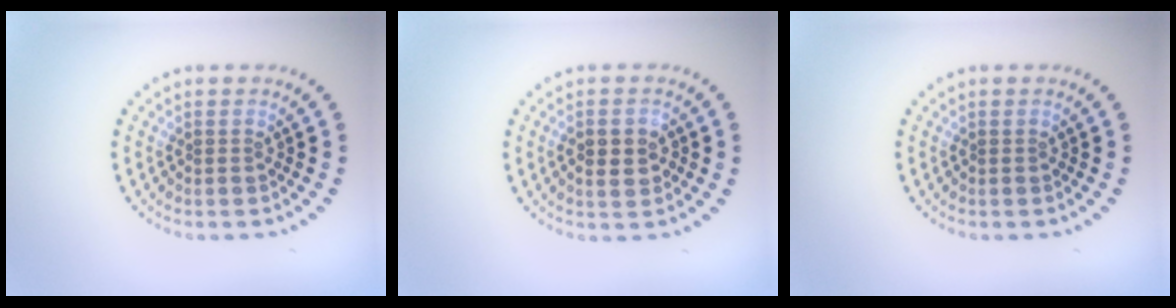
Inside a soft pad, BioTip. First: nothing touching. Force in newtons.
{"total": 2.7, "press": 2.7, "slide": 0.1}
{"total": 0.0}